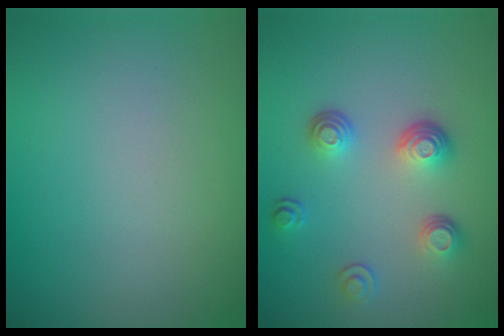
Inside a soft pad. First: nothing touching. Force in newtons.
{"total": 3.5, "press": 2.6, "slide": 2.4}